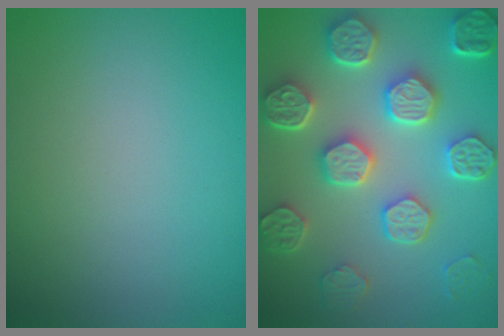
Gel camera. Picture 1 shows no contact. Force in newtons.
{"total": 8.2, "press": 6.5, "slide": 5.0}